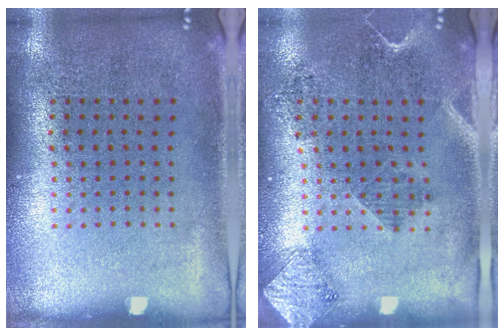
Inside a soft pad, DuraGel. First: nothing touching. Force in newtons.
{"total": 2.0, "press": 1.7, "slide": 1.1}